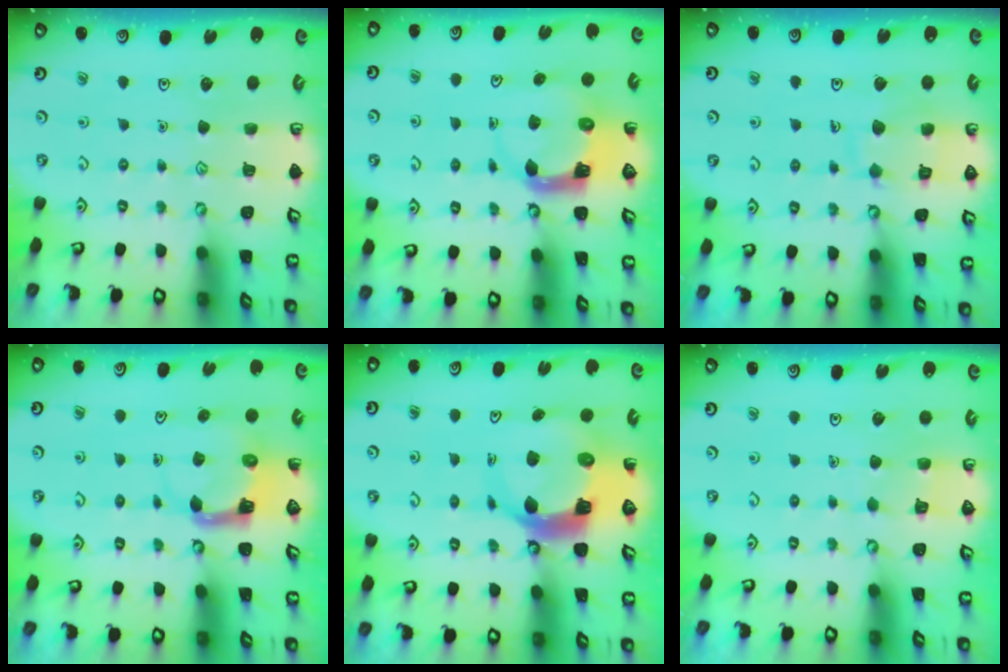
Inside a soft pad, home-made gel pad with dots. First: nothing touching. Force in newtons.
{"total": 3.9, "press": 3.9, "slide": 0.6}
{"total": 9.3, "press": 9.3, "slide": 0.8}
{"total": 3.9, "press": 3.9, "slide": 0.6}
{"total": 8.8, "press": 8.7, "slide": 1.1}
{"total": 2.6, "press": 2.6, "slide": 0.2}